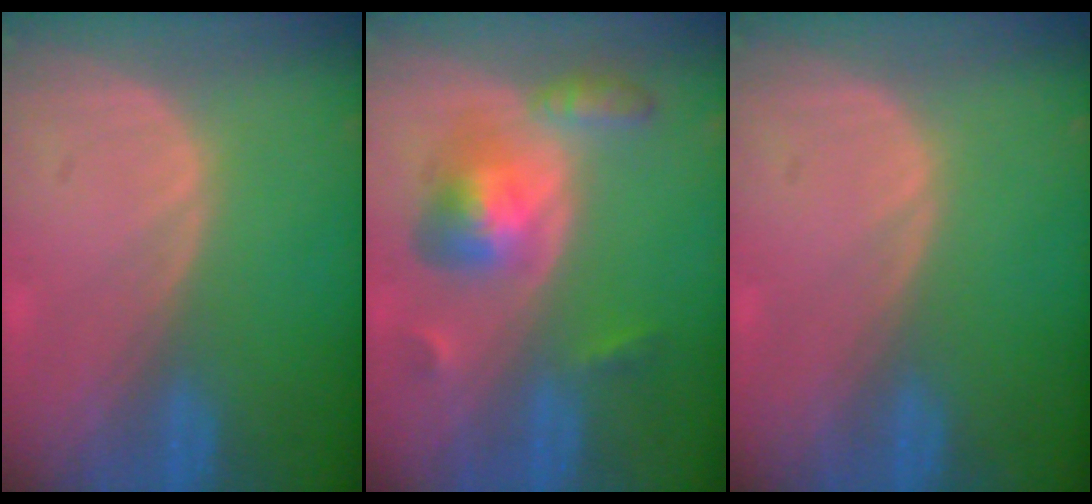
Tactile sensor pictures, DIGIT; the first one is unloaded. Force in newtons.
{"total": 6.5, "press": 6.5, "slide": 0.4}
{"total": 0.0}